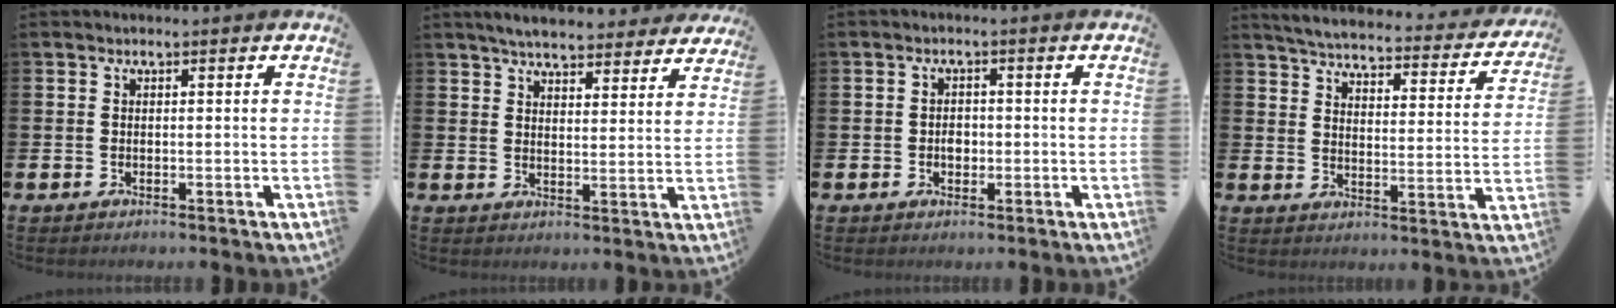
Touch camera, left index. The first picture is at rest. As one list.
[{"total": 5.8, "force": [5.6, 0.9, 1.2], "torque": [-0.032, -0.029, 0.098]}, {"total": 1.8, "force": [-0.3, 1.5, 1.1], "torque": [-0.002, -0.001, -0.011]}, {"total": 4.5, "force": [4.3, 0.7, 1.3], "torque": [-0.054, -0.035, 0.068]}]